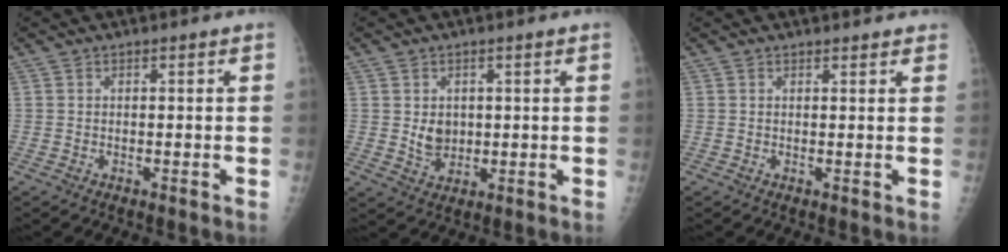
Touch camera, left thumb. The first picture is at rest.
{"total": 3.9, "force": [0.7, 3.1, 2.3], "torque": [-0.025, -0.009, 0.021]}
{"total": 1.9, "force": [1.8, 0.5, 0.4], "torque": [0.001, -0.007, 0.017]}